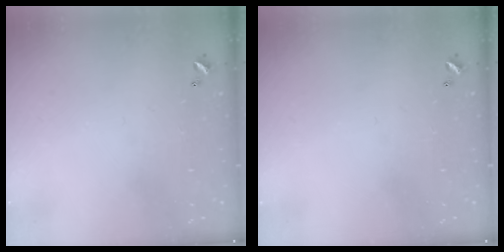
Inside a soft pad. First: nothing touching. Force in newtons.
{"total": 0.0}